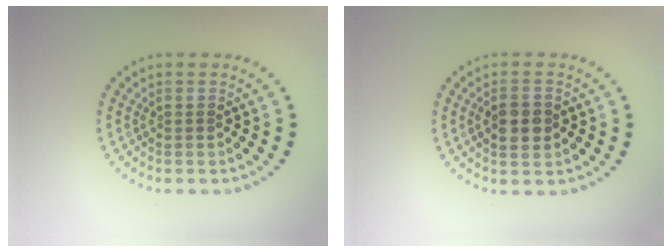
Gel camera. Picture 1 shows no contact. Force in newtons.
{"total": 2.6, "press": 2.6, "slide": 0.4}